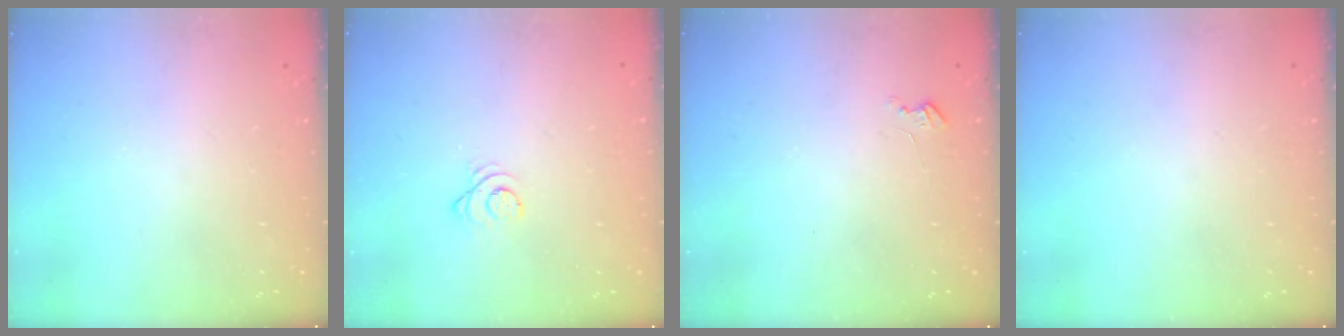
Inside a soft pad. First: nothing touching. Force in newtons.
{"total": 2.7, "press": 2.7, "slide": 0.3}
{"total": 2.7, "press": 2.7, "slide": 0.3}
{"total": 0.0}